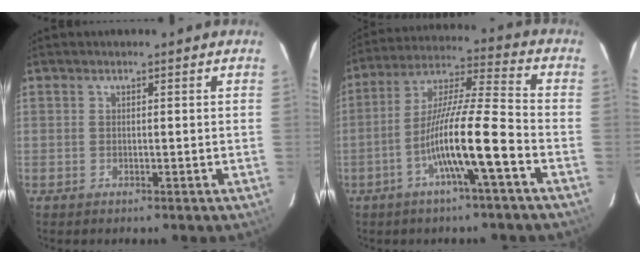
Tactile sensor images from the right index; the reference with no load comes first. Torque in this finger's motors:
{"motor_torque": [1.61, -0.53, 1.05, 0.21]}